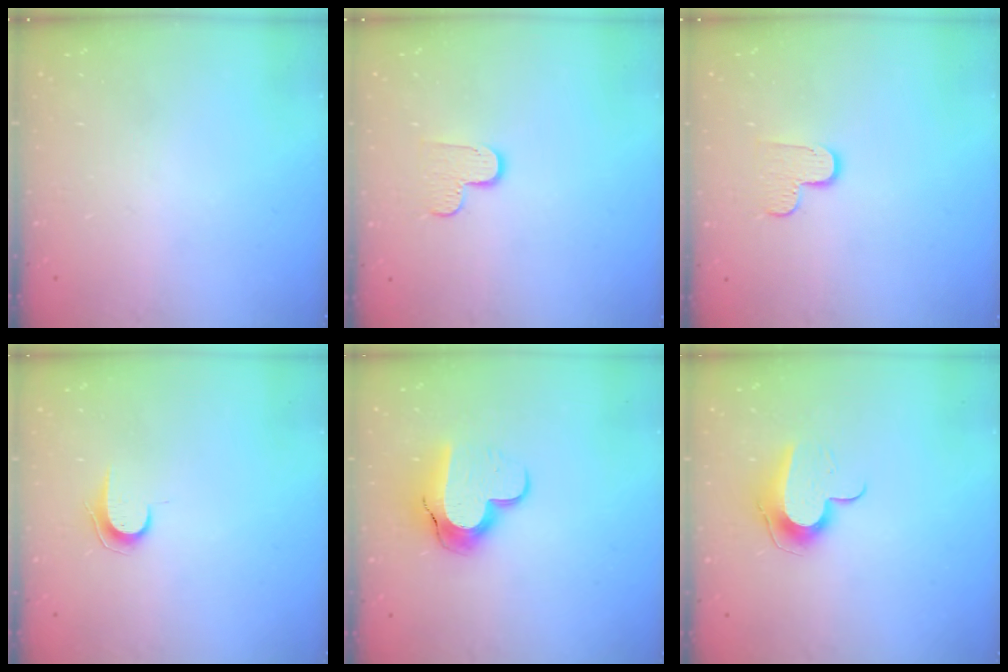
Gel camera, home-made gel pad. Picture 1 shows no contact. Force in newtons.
{"total": 6.3, "press": 6.3, "slide": 0.4}
{"total": 6.3, "press": 6.3, "slide": 0.4}
{"total": 6.7, "press": 6.7, "slide": 0.7}
{"total": 13.7, "press": 13.6, "slide": 1.0}
{"total": 10.5, "press": 10.5, "slide": 0.1}